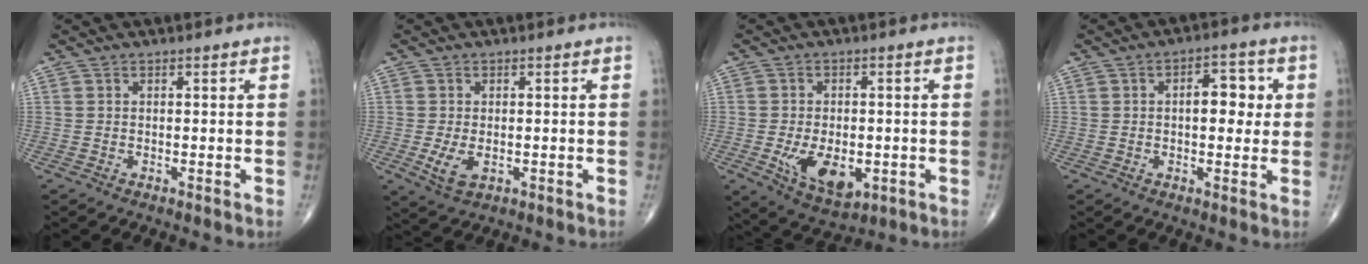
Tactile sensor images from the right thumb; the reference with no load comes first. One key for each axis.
{"total": 4.2, "fx": -0.9, "fy": 2.5, "fz": 3.3, "tx": -0.068, "ty": -0.010, "tz": -0.009}
{"total": 10.1, "fx": -2.6, "fy": 5.8, "fz": 7.8, "tx": -0.112, "ty": -0.005, "tz": -0.028}
{"total": 6.9, "fx": 0.9, "fy": 3.7, "fz": 5.8, "tx": -0.049, "ty": 0.005, "tz": 0.006}